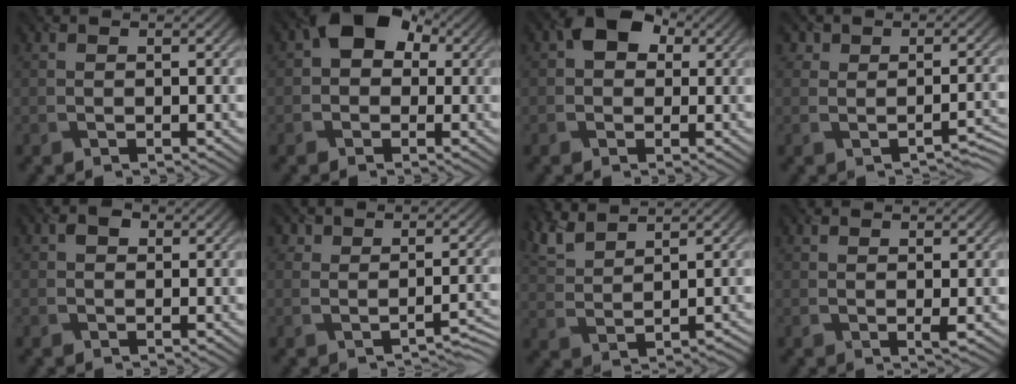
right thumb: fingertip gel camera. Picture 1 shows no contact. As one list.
[{"total": 7.6, "force": [1.8, 5.9, 4.4], "torque": [-0.055, 0.024, -0.004]}, {"total": 5.2, "force": [1.4, 4.1, 3.0], "torque": [-0.049, 0.010, 0.010]}, {"total": 2.1, "force": [-0.1, 1.8, 1.0], "torque": [-0.007, -0.001, -0.005]}, {"total": 1.4, "force": [0.3, 1.2, 0.7], "torque": [-0.010, 0.002, 0.001]}, {"total": 2.0, "force": [-0.5, 1.7, 1.1], "torque": [-0.006, 0.001, -0.011]}, {"total": 5.3, "force": [4.4, 1.2, 2.7], "torque": [-0.074, 0.013, 0.097]}, {"total": 0.8, "force": [0.3, 0.1, 0.7], "torque": [-0.012, -0.005, 0.003]}]